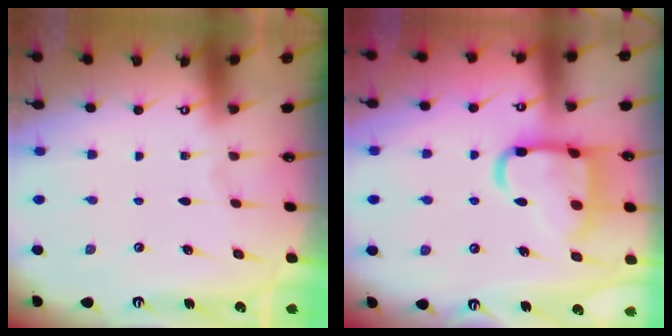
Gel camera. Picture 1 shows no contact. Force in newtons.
{"total": 17.8, "press": 17.7, "slide": 1.5}